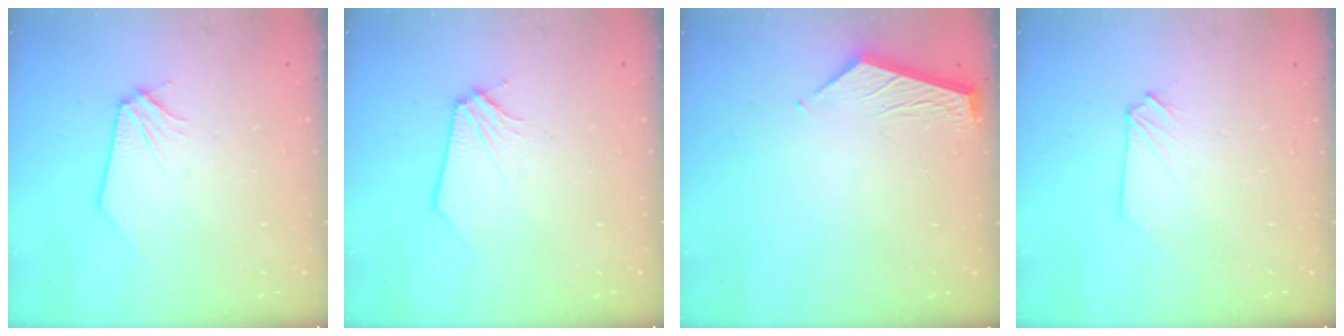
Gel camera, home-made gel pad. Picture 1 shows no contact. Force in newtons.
{"total": 0.0}
{"total": 5.2, "press": 5.1, "slide": 0.5}
{"total": 0.8, "press": 0.8, "slide": 0.2}